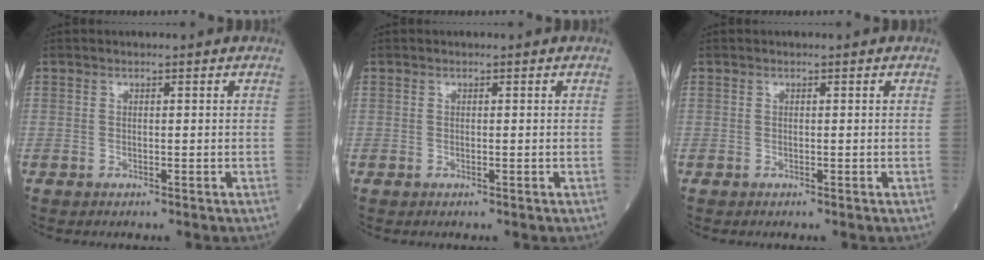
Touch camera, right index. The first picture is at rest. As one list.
[{"total": 0.0}, {"total": 0.0}]